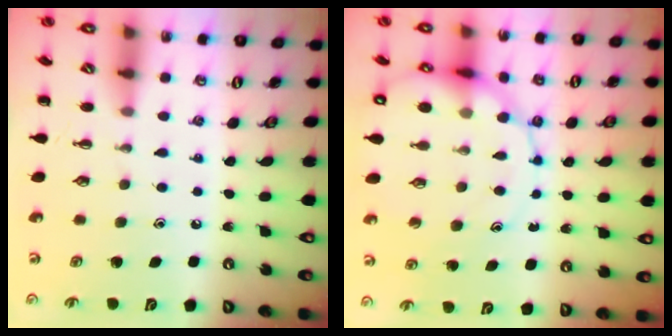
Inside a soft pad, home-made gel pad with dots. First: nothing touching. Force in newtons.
{"total": 13.6, "press": 13.1, "slide": 3.4}